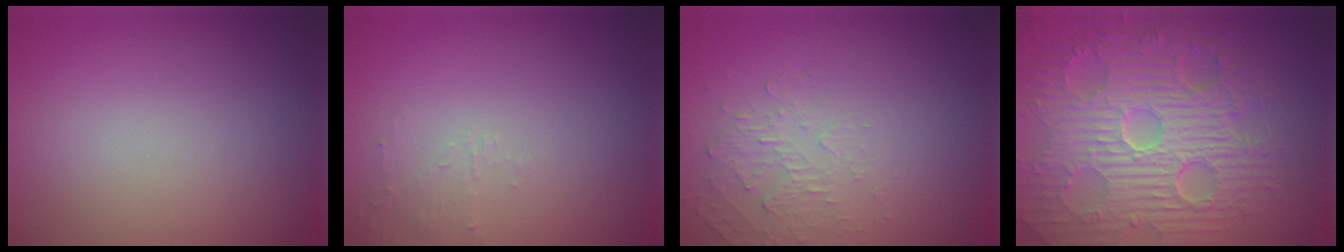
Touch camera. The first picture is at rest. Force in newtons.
{"total": 1.3, "press": 1.2, "slide": 0.3}
{"total": 2.1, "press": 0.7, "slide": 2.0}
{"total": 11.2, "press": 7.4, "slide": 8.5}